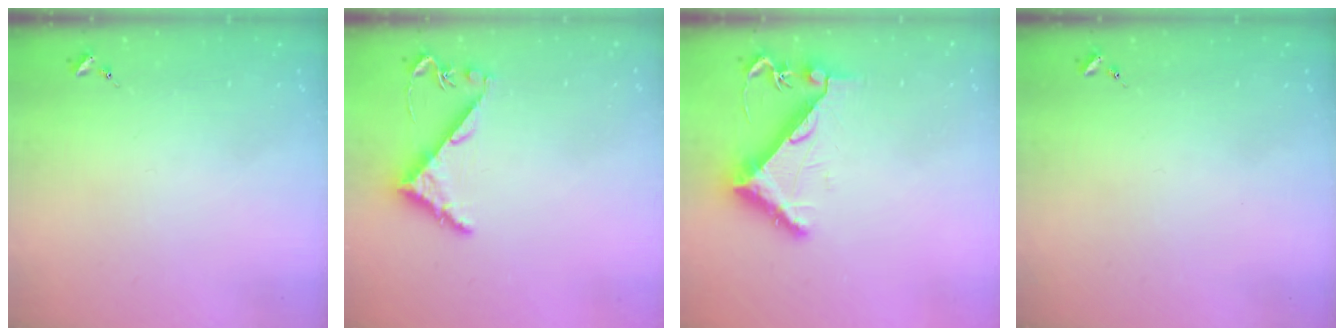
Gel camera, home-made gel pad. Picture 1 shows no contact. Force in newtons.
{"total": 5.2, "press": 5.2, "slide": 0.4}
{"total": 8.9, "press": 8.9, "slide": 0.3}
{"total": 0.0}